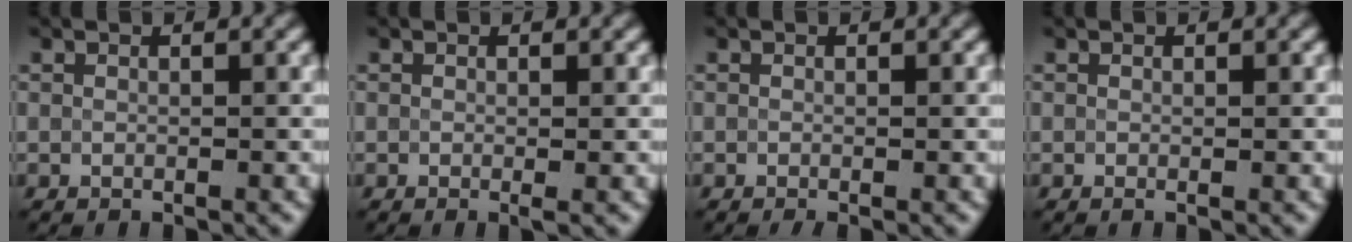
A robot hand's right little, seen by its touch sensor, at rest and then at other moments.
{"total": 0.5, "force": [-0.1, 0.0, 0.5], "torque": [-0.009, -0.004, -0.002]}
{"total": 0.5, "force": [-0.2, 0.1, 0.5], "torque": [-0.009, -0.006, -0.003]}
{"total": 0.0}